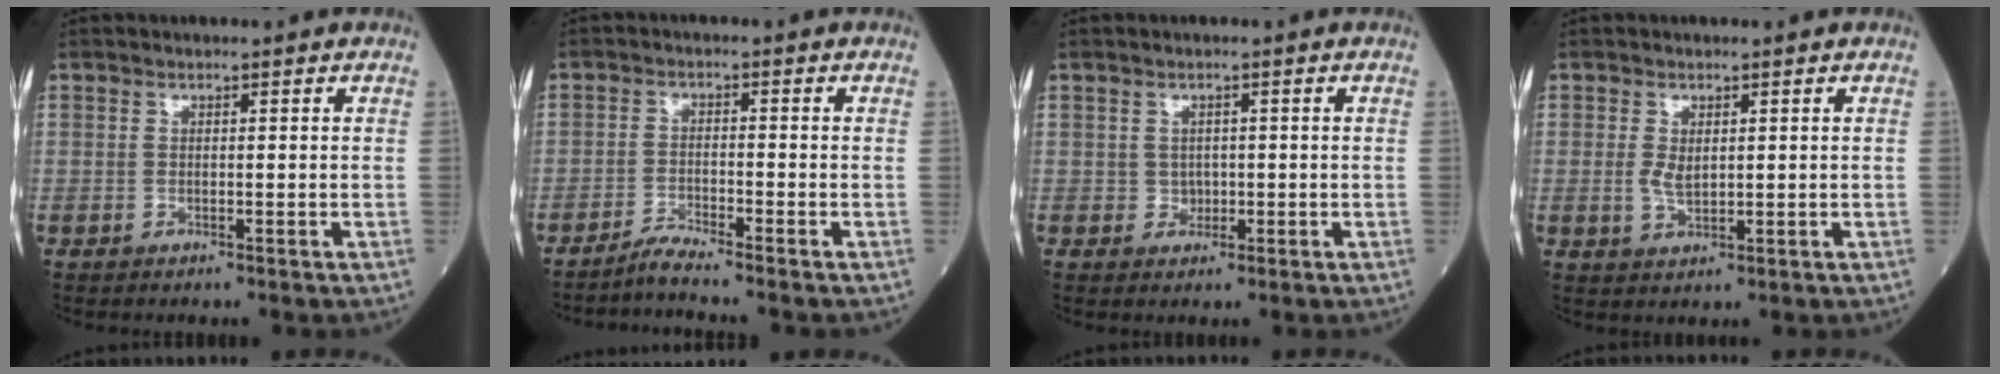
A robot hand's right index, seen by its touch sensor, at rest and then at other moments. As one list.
[{"total": 3.3, "force": [-3.0, -1.2, 0.4], "torque": [-0.012, -0.016, -0.062]}, {"total": 1.5, "force": [-0.1, 1.4, 0.7], "torque": [-0.009, 0.002, 0.001]}, {"total": 2.4, "force": [0.3, 1.2, 2.1], "torque": [-0.040, -0.004, 0.010]}]